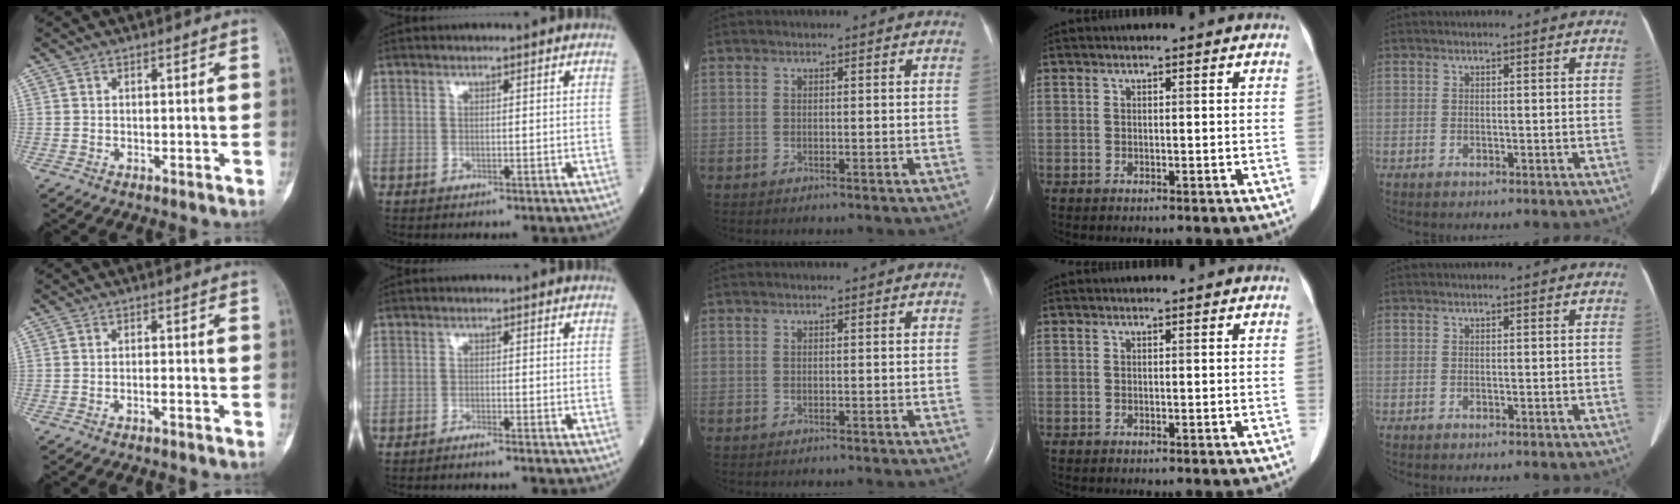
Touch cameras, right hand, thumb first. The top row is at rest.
{"thumb": {"total": 1.2, "force": [-0.9, 0.1, 0.8], "torque": [-0.019, 0.012, -0.014]}, "index": {"total": 1.7, "force": [-1.5, -0.4, 0.8], "torque": [-0.013, 0.002, -0.024]}}